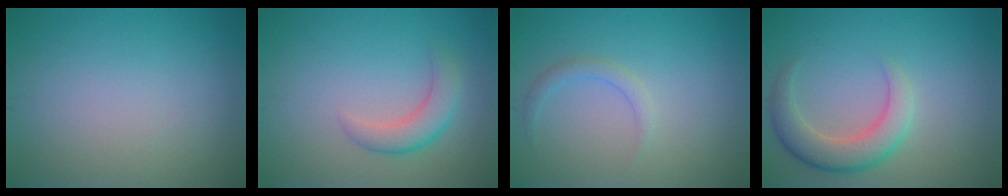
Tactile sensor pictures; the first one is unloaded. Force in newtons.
{"total": 2.8, "press": 2.8, "slide": 0.2}
{"total": 1.3, "press": 1.3, "slide": 0.1}
{"total": 4.3, "press": 4.3, "slide": 0.2}